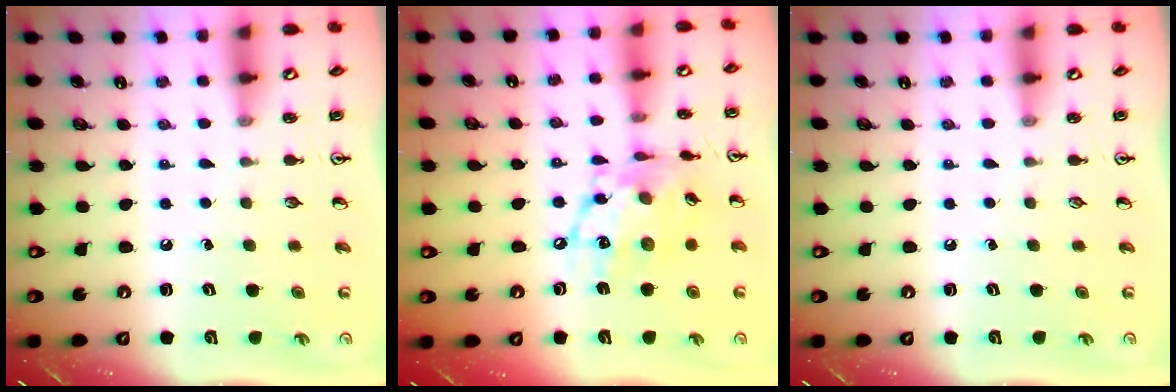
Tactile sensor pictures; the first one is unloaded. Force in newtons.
{"total": 15.1, "press": 15.0, "slide": 0.7}
{"total": 0.0}